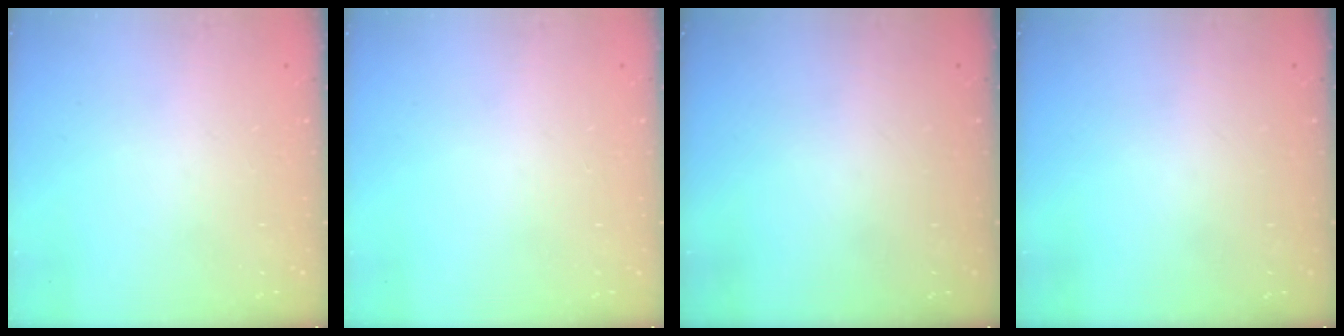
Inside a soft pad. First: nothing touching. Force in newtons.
{"total": 0.0}
{"total": 0.0}
{"total": 0.0}